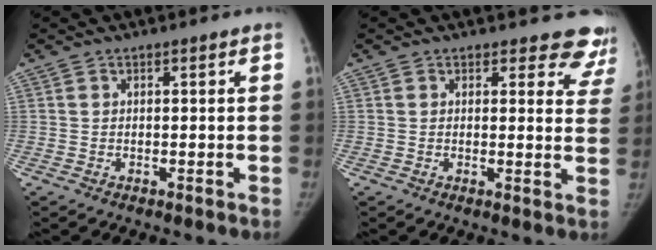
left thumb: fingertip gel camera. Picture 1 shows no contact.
{"total": 8.8, "force": [8.0, 3.6, 0.6], "torque": [0.054, -0.045, 0.051]}